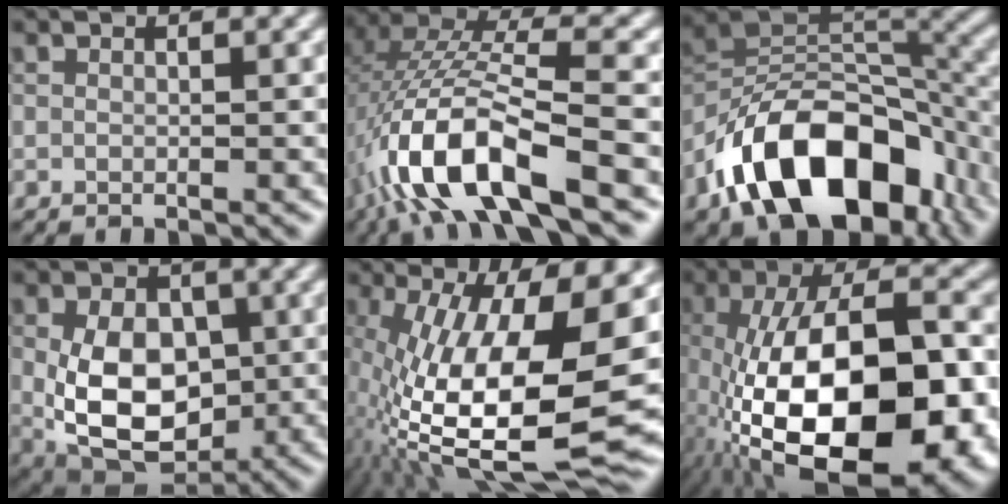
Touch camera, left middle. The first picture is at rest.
{"total": 11.5, "force": [-5.3, 3.2, 9.7], "torque": [-0.202, 0.016, -0.096]}
{"total": 14.2, "force": [-7.2, 8.2, 9.1], "torque": [-0.139, 0.001, -0.131]}
{"total": 9.6, "force": [-0.5, 6.7, 6.9], "torque": [-0.129, -0.017, -0.002]}
{"total": 16.5, "force": [-2.6, 5.6, 15.3], "torque": [-0.279, -0.008, -0.044]}
{"total": 18.1, "force": [-5.8, 8.3, 15.0], "torque": [-0.252, -0.006, -0.093]}